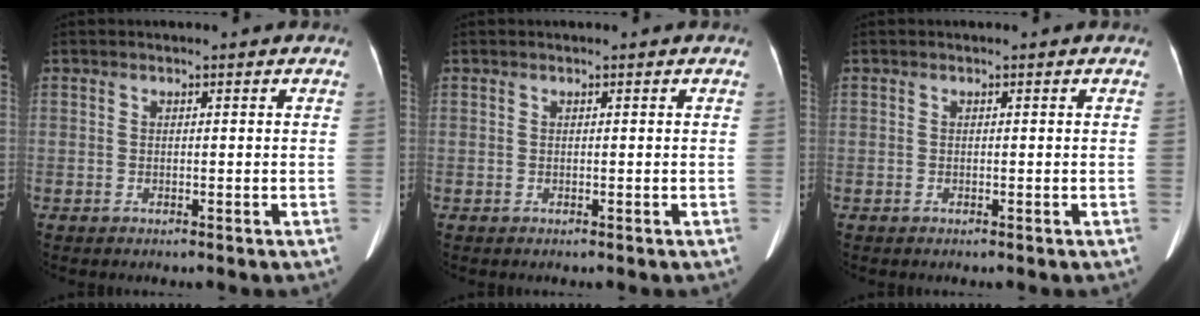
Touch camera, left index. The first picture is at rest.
{"total": 0.0}
{"total": 0.0}